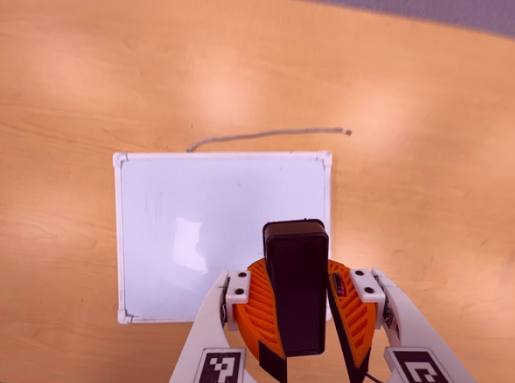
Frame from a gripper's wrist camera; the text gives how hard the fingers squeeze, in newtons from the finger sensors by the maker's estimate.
{"total": 13.4, "left": 12.6, "right": 14.2}